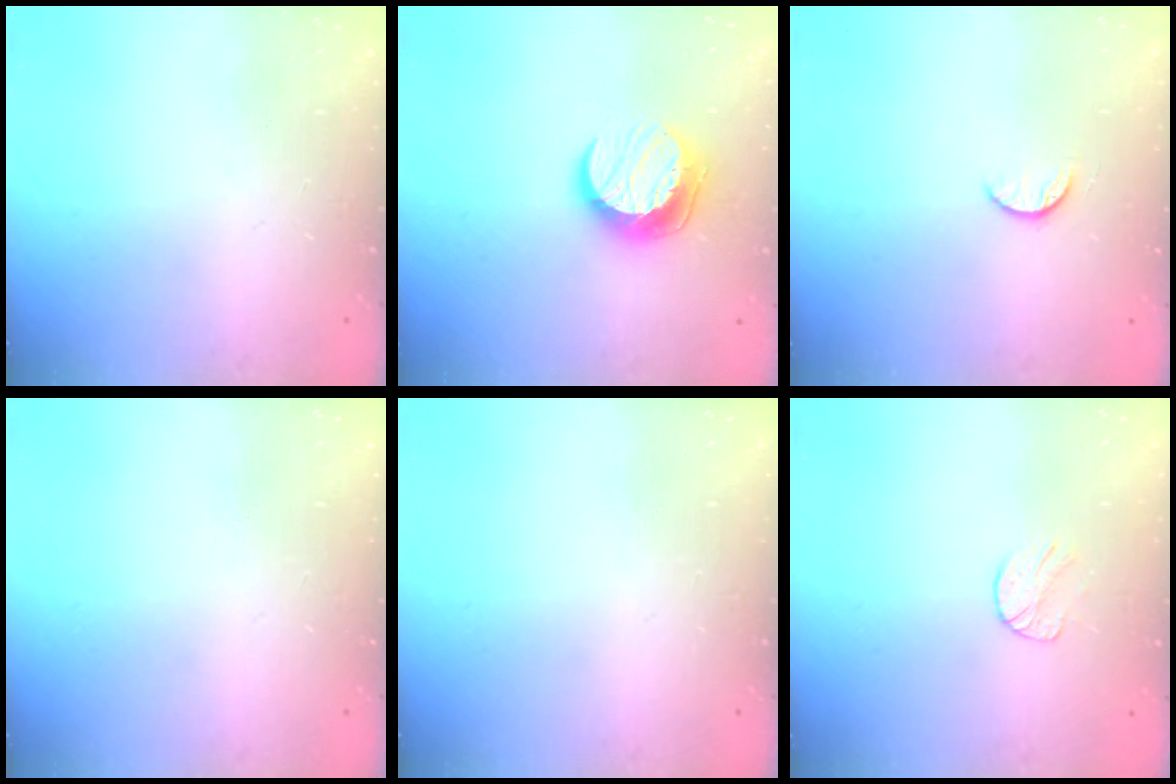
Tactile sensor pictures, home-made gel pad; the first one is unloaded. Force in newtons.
{"total": 10.7, "press": 10.7, "slide": 0.3}
{"total": 5.2, "press": 5.2, "slide": 0.6}
{"total": 0.0}
{"total": 0.0}
{"total": 5.4, "press": 5.4, "slide": 0.5}